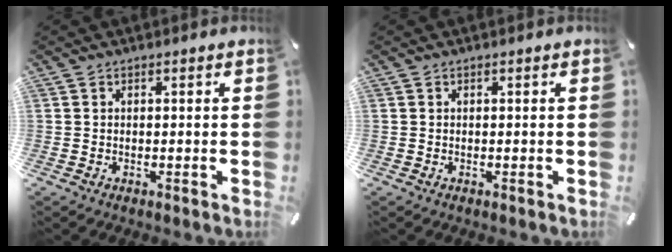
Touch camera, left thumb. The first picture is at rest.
{"total": 0.0}